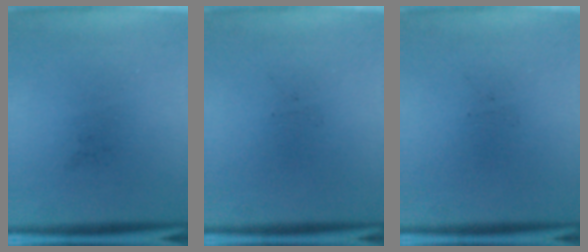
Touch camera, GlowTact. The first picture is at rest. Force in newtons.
{"total": 0.0}
{"total": 0.0}